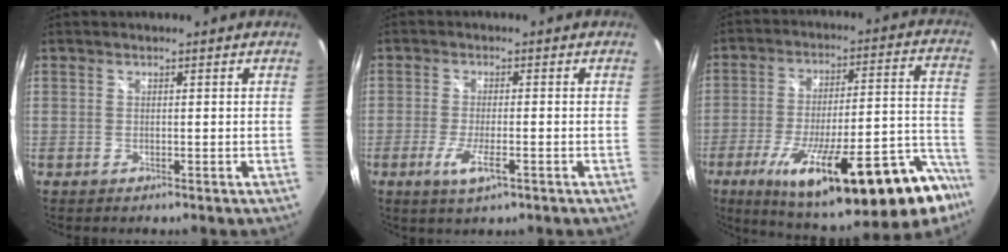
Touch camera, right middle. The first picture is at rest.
{"total": 5.3, "force": [-2.5, 1.1, 4.5], "torque": [-0.097, -0.012, -0.045]}
{"total": 30.5, "force": [-20.0, 7.4, 21.8], "torque": [-0.322, -0.030, -0.282]}